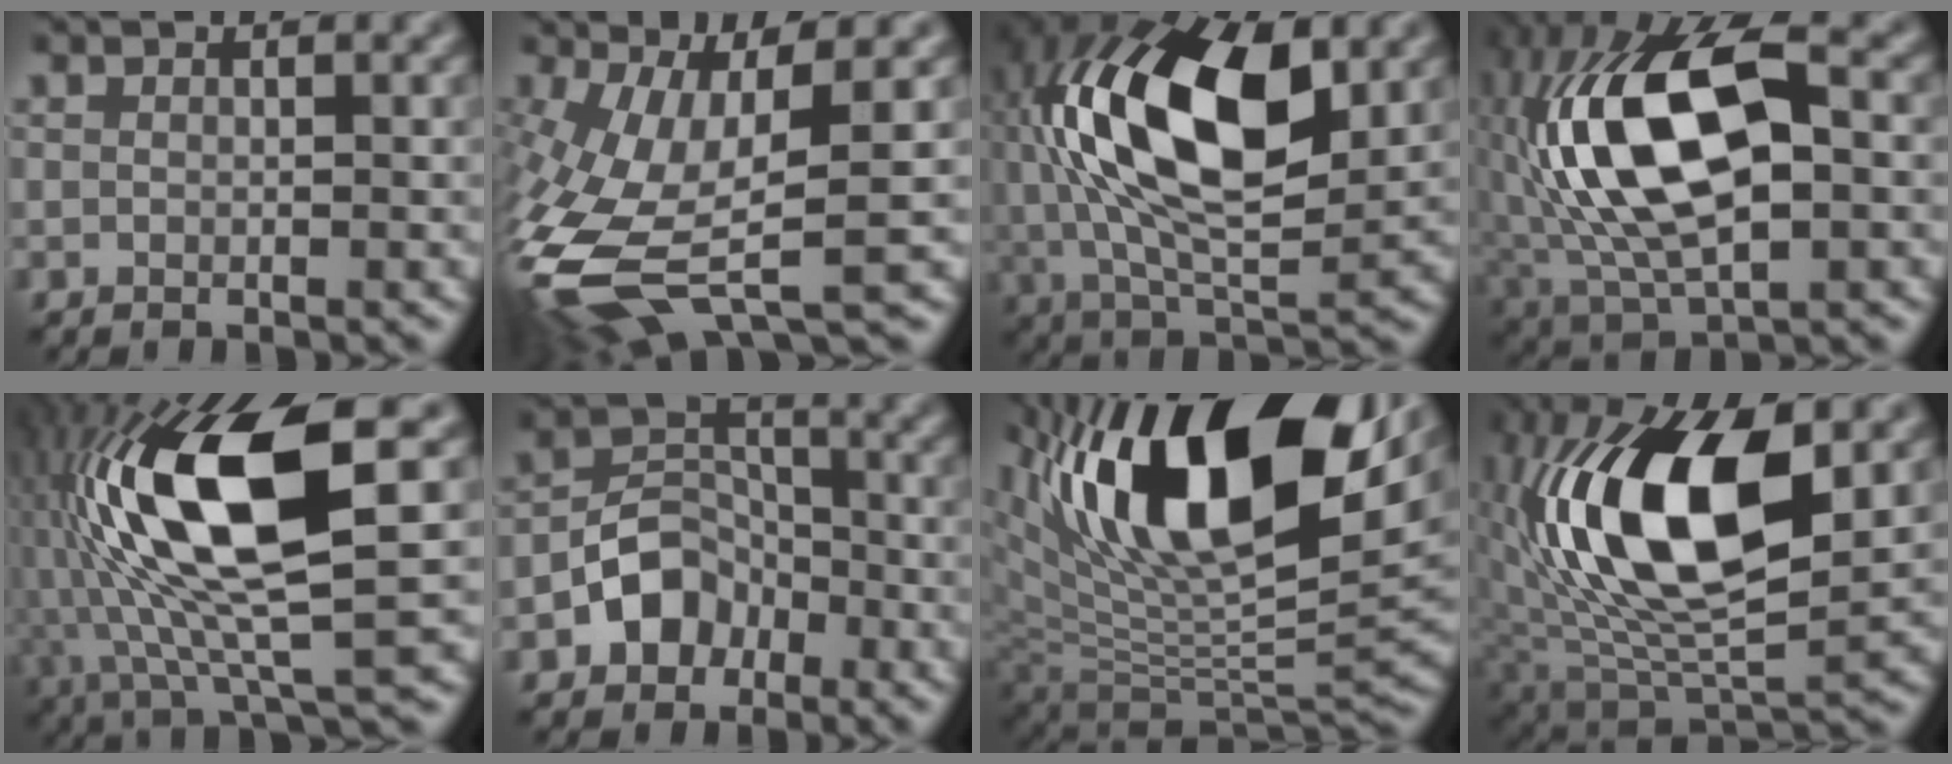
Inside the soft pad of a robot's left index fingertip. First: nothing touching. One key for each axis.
{"total": 12.1, "fx": -2.6, "fy": 4.3, "fz": 11.0, "tx": -0.253, "ty": -0.018, "tz": -0.040}
{"total": 14.2, "fx": 3.1, "fy": 6.4, "fz": 12.3, "tx": -0.226, "ty": 0.013, "tz": 0.048}
{"total": 14.9, "fx": 0.8, "fy": 6.9, "fz": 13.1, "tx": -0.257, "ty": 0.020, "tz": 0.005}
{"total": 14.1, "fx": 1.7, "fy": 4.5, "fz": 13.3, "tx": -0.256, "ty": 0.003, "tz": 0.028}
{"total": 4.2, "fx": -2.2, "fy": 3.2, "fz": 1.8, "tx": -0.021, "ty": 0.008, "tz": -0.042}
{"total": 16.5, "fx": 7.5, "fy": 7.4, "fz": 12.7, "tx": -0.221, "ty": 0.012, "tz": 0.129}
{"total": 15.2, "fx": 2.6, "fy": 7.3, "fz": 13.0, "tx": -0.250, "ty": 0.007, "tz": 0.041}